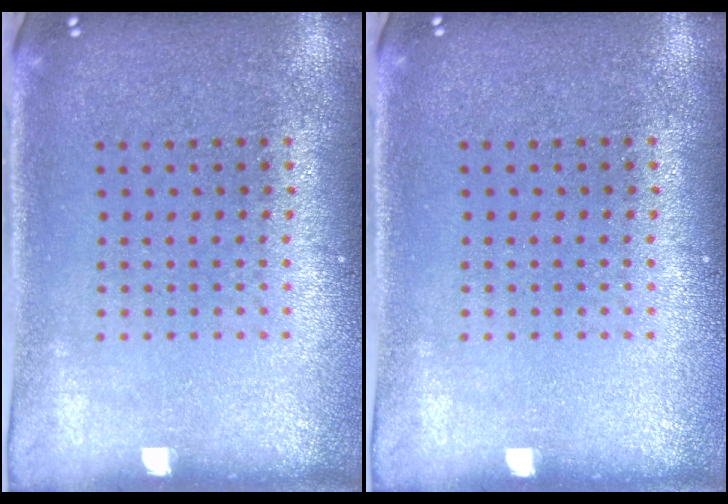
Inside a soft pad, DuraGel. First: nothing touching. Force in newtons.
{"total": 0.0}